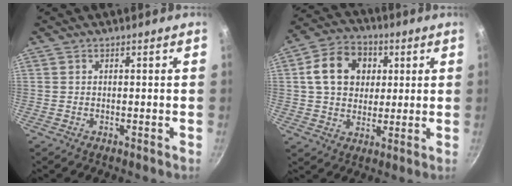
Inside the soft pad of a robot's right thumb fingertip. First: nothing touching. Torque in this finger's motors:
{"motor_torque": [0.31, 2.94, 1.37, 0.11, 0.09]}